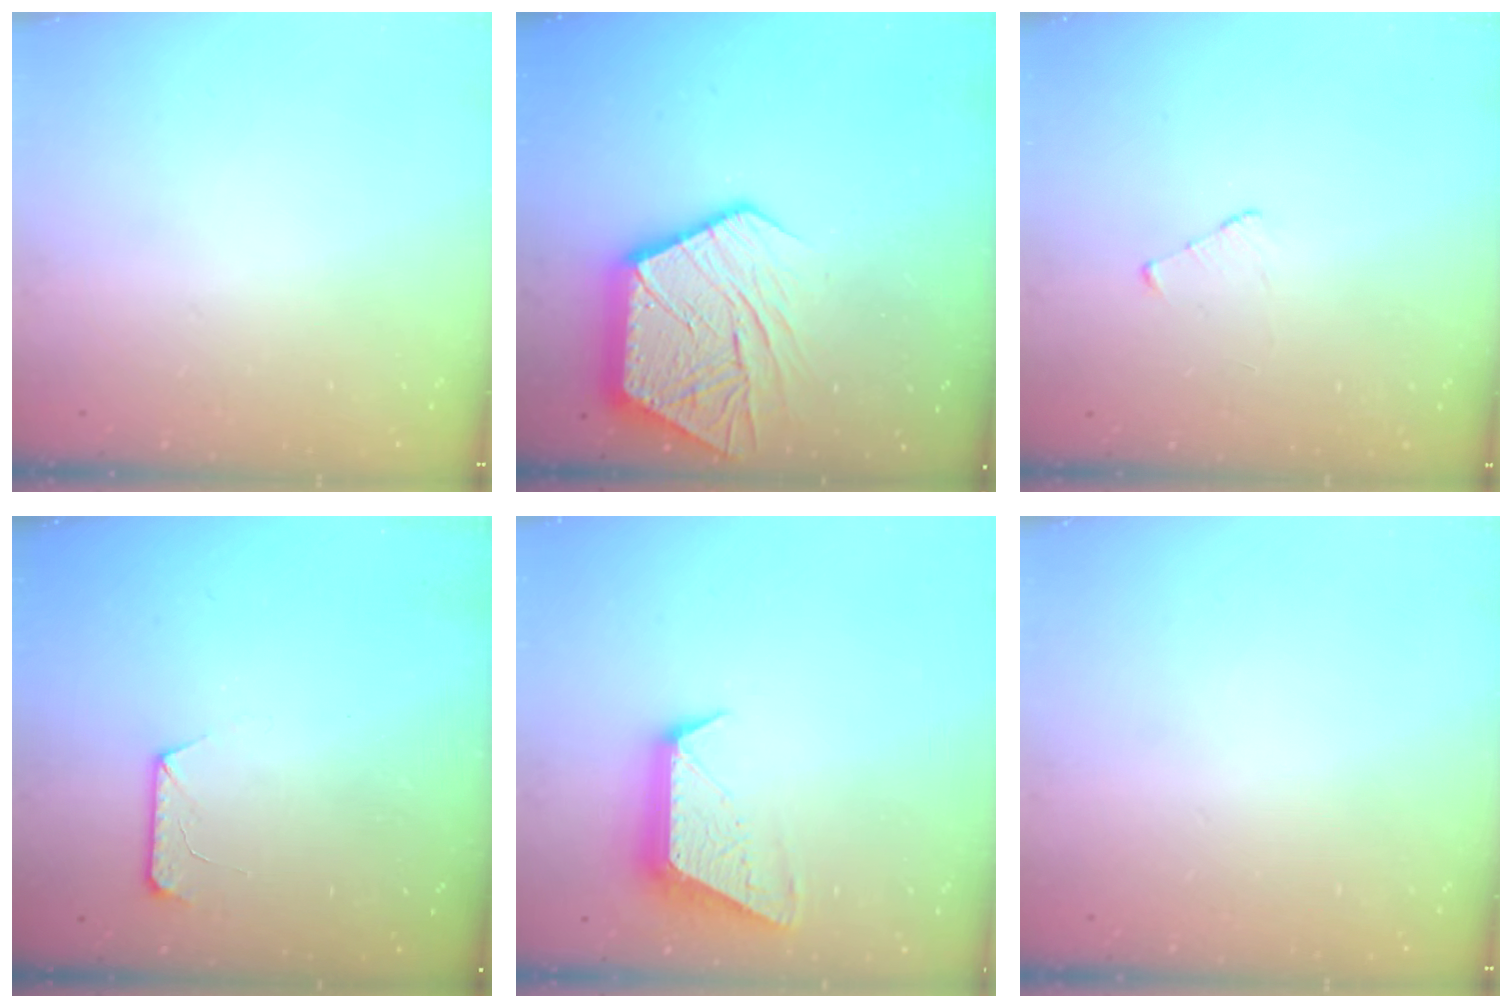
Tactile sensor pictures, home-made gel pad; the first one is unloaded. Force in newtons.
{"total": 17.4, "press": 17.4, "slide": 1.1}
{"total": 3.0, "press": 2.9, "slide": 0.3}
{"total": 7.3, "press": 7.3, "slide": 0.7}
{"total": 10.6, "press": 10.6, "slide": 0.4}
{"total": 0.0}